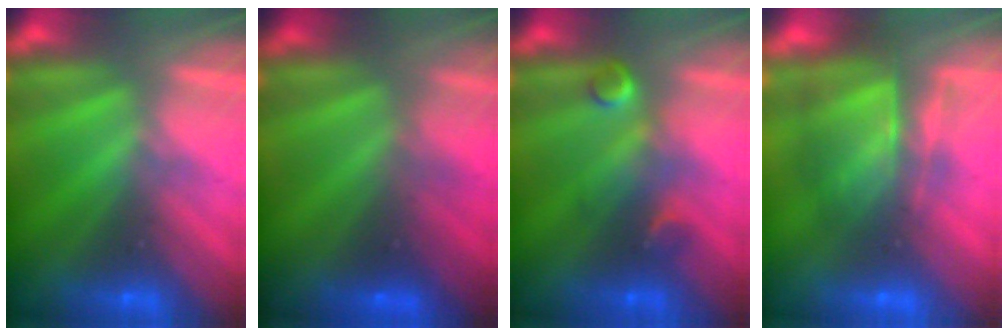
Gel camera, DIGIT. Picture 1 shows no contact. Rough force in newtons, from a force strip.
{"total": 2.6}
{"total": 3.1}
{"total": 7.1}